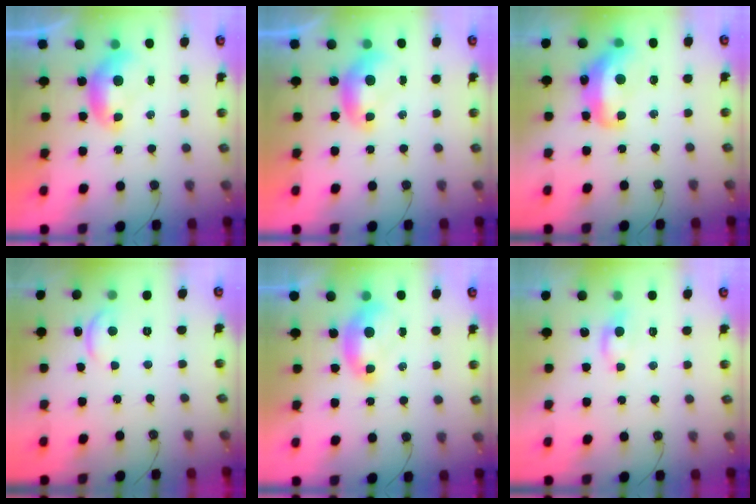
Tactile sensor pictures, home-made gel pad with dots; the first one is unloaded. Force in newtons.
{"total": 0.0}
{"total": 6.9, "press": 6.8, "slide": 1.2}
{"total": 1.2, "press": 1.2, "slide": 0.3}
{"total": 1.5, "press": 1.4, "slide": 0.6}
{"total": 0.8, "press": 0.6, "slide": 0.5}